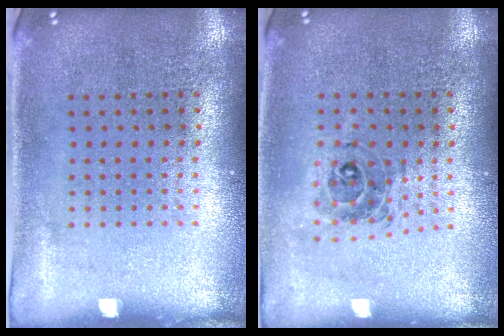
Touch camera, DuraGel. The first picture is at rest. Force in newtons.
{"total": 0.8, "press": 0.8, "slide": 0.1}